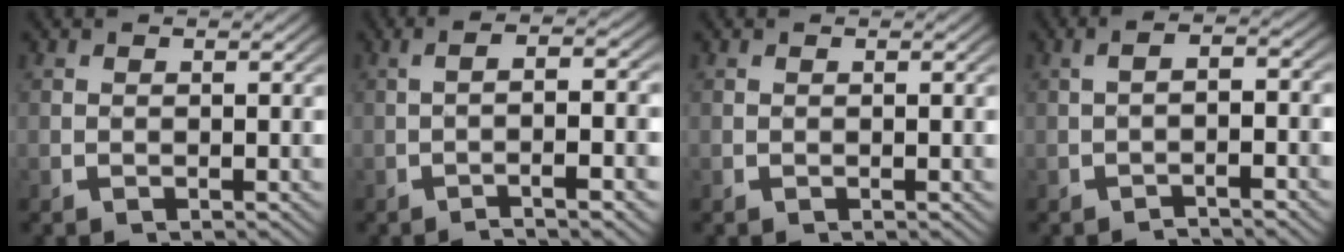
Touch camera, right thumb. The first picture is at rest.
{"total": 4.8, "force": [-0.9, 1.2, 4.6], "torque": [-0.066, 0.017, -0.021]}
{"total": 0.0}
{"total": 2.6, "force": [-1.3, 0.8, 2.1], "torque": [-0.032, 0.007, -0.025]}